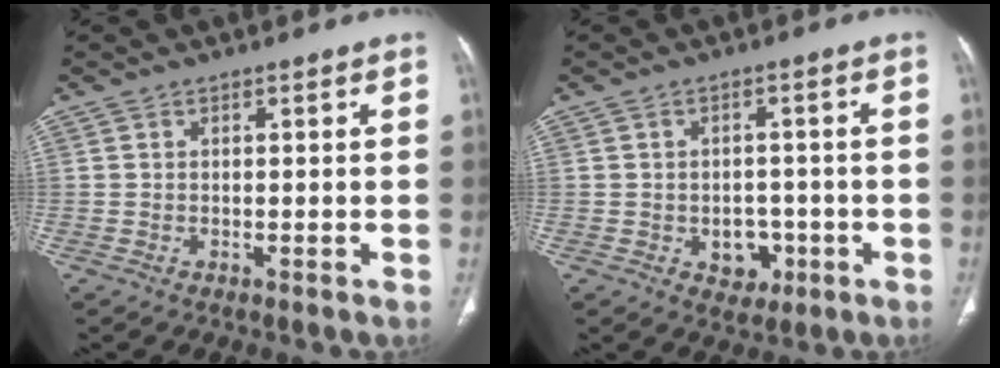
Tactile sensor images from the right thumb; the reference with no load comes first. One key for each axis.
{"total": 5.2, "fx": -1.7, "fy": 4.1, "fz": 2.7, "tx": -0.008, "ty": 0.014, "tz": -0.016}